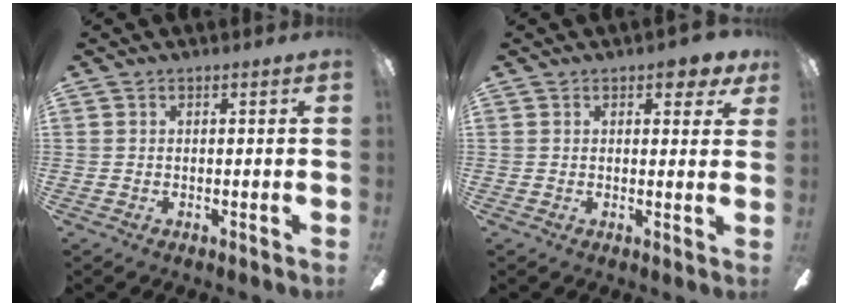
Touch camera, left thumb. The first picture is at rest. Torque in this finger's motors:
{"motor_torque": [0.24, 0.16, 0.53, -0.31, 0.00]}